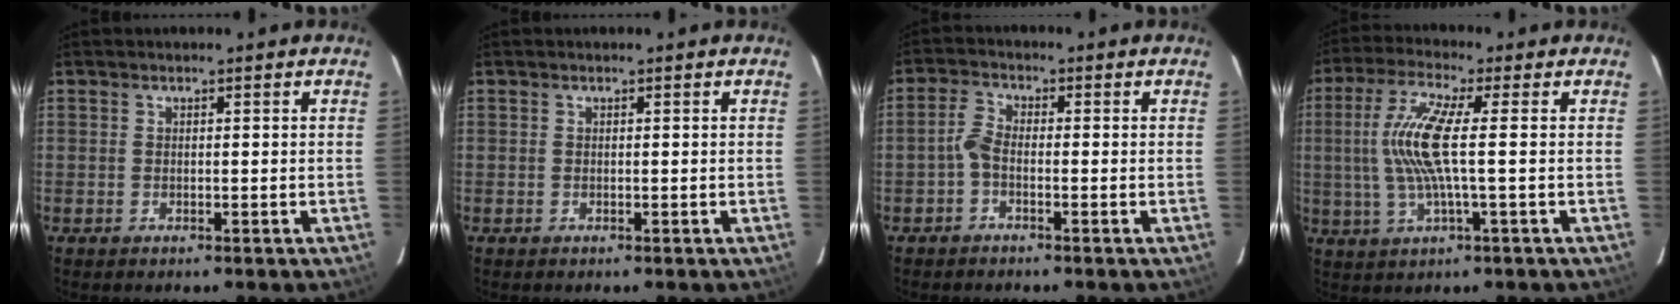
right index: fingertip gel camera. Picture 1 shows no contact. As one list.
[{"total": 0.0}, {"total": 2.6, "force": [-1.3, 1.1, 1.9], "torque": [-0.049, 0.009, -0.030]}, {"total": 10.2, "force": [0.1, 0.6, 10.1], "torque": [-0.205, 0.001, 0.004]}]